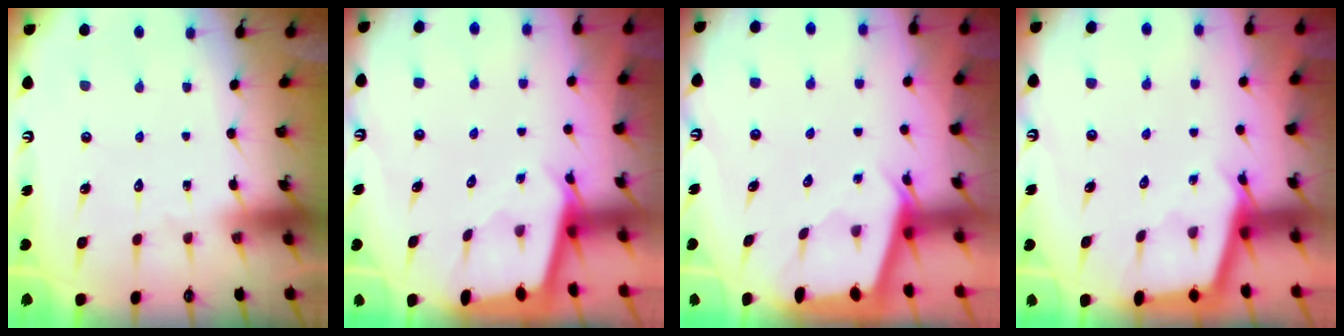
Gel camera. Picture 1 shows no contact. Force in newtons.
{"total": 1.8, "press": 1.8, "slide": 0.2}
{"total": 2.2, "press": 2.1, "slide": 0.3}
{"total": 2.9, "press": 2.9, "slide": 0.3}